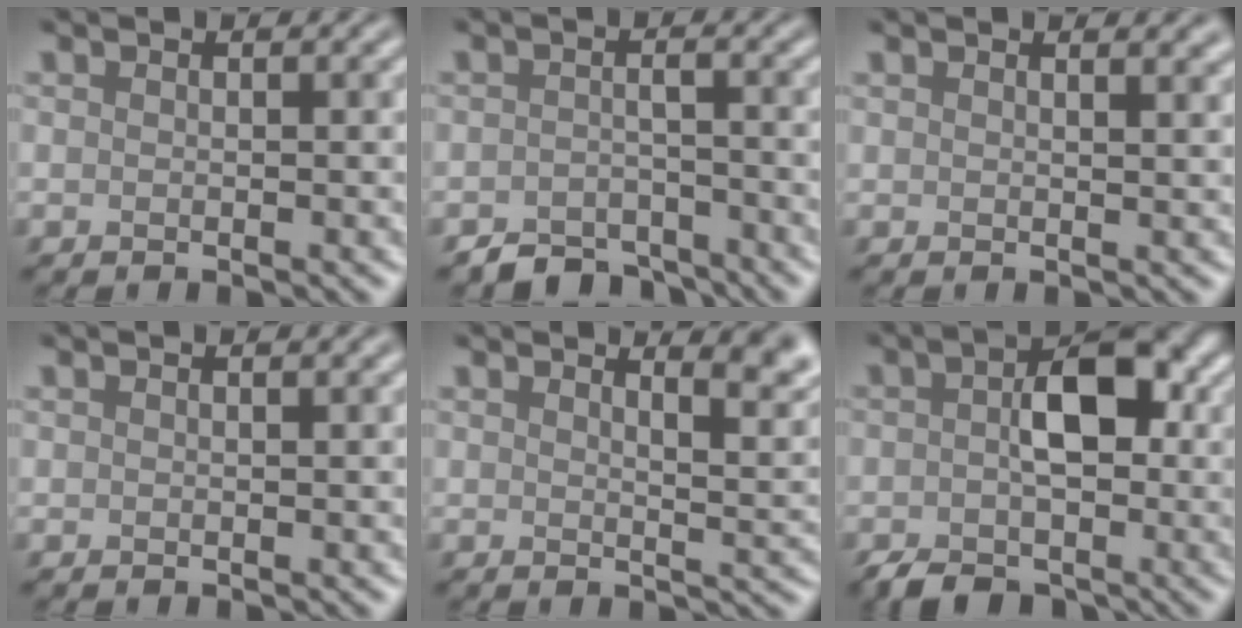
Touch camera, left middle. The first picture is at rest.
{"total": 3.7, "force": [-3.6, 0.7, 0.4], "torque": [-0.005, 0.002, -0.057]}
{"total": 4.2, "force": [2.9, 1.9, 2.4], "torque": [0.000, 0.038, 0.013]}
{"total": 1.8, "force": [1.3, 0.8, 1.1], "torque": [-0.002, 0.013, -0.003]}
{"total": 7.1, "force": [4.8, 2.3, 4.7], "torque": [-0.024, 0.039, 0.042]}
{"total": 7.3, "force": [-1.8, 4.4, 5.5], "torque": [-0.071, 0.008, -0.027]}